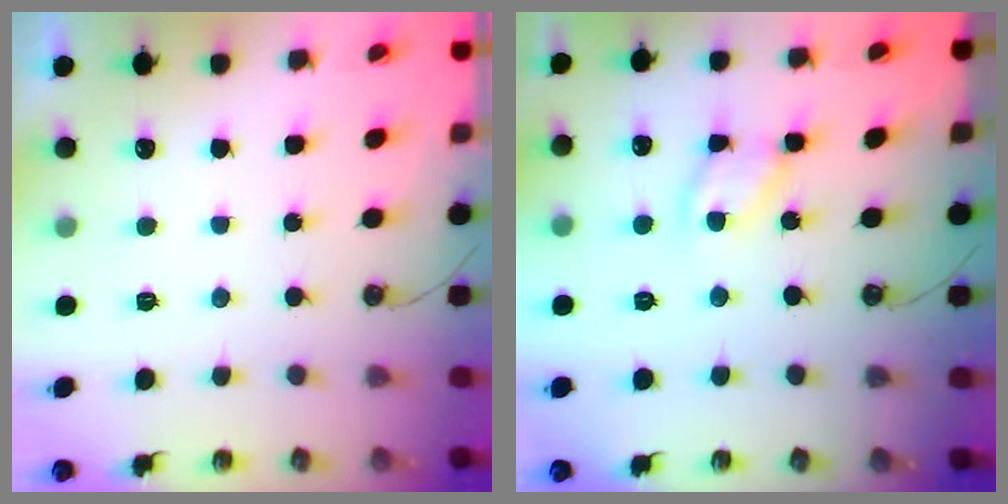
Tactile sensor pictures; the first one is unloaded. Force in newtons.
{"total": 9.7, "press": 9.7, "slide": 0.6}